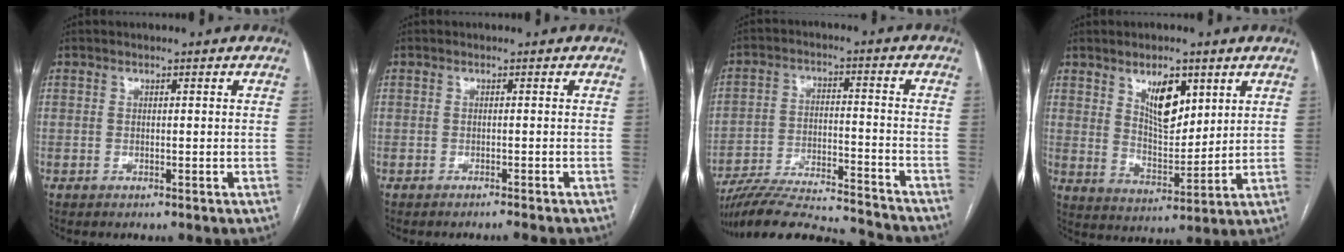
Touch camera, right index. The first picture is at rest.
{"total": 3.1, "force": [-2.9, 0.1, 1.1], "torque": [-0.009, -0.003, -0.037]}
{"total": 20.7, "force": [-19.5, 1.8, 6.9], "torque": [-0.126, -0.009, -0.298]}
{"total": 8.4, "force": [4.2, 3.7, 6.3], "torque": [-0.109, -0.003, 0.082]}